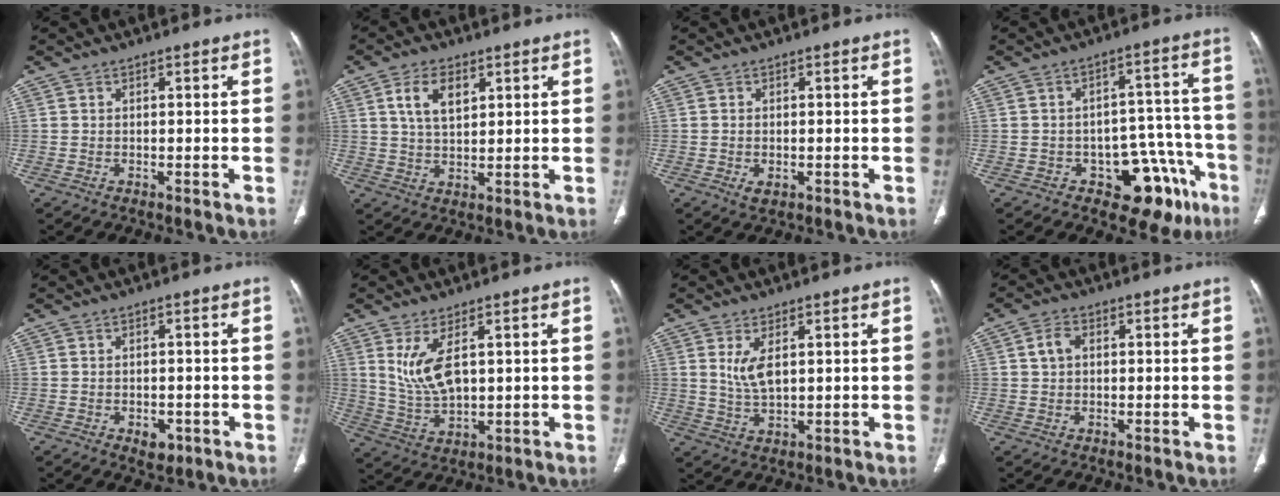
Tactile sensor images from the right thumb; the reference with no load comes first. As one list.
[{"total": 6.8, "force": [2.8, 3.7, 5.0], "torque": [-0.085, -0.011, 0.058]}, {"total": 2.1, "force": [-0.6, 1.2, 1.5], "torque": [-0.027, 0.001, -0.007]}, {"total": 14.1, "force": [-7.5, 8.0, 8.8], "torque": [-0.056, 0.071, -0.093]}, {"total": 3.3, "force": [-1.4, 2.1, 2.1], "torque": [-0.018, 0.002, -0.013]}, {"total": 7.9, "force": [2.6, 3.5, 6.6], "torque": [-0.131, -0.017, 0.067]}, {"total": 5.1, "force": [1.7, 2.2, 4.2], "torque": [-0.083, -0.013, 0.042]}, {"total": 3.2, "force": [0.6, 2.3, 2.1], "torque": [-0.040, 0.008, 0.010]}]